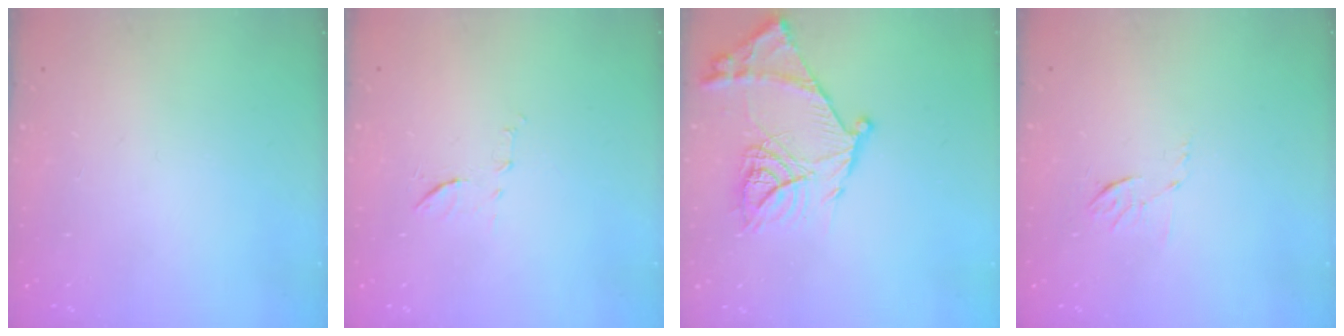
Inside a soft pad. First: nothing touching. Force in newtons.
{"total": 6.1, "press": 5.9, "slide": 1.5}
{"total": 18.9, "press": 18.8, "slide": 1.8}
{"total": 5.7, "press": 5.5, "slide": 1.5}